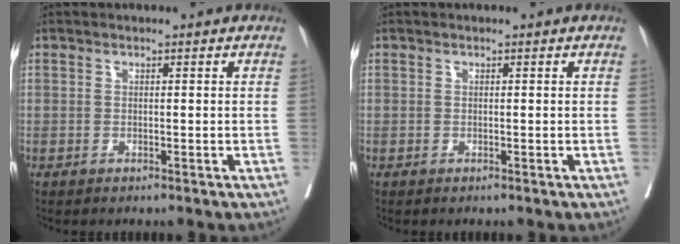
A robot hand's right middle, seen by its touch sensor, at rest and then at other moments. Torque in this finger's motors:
{"motor_torque": [0.04, 0.11, 0.05, 0.00]}